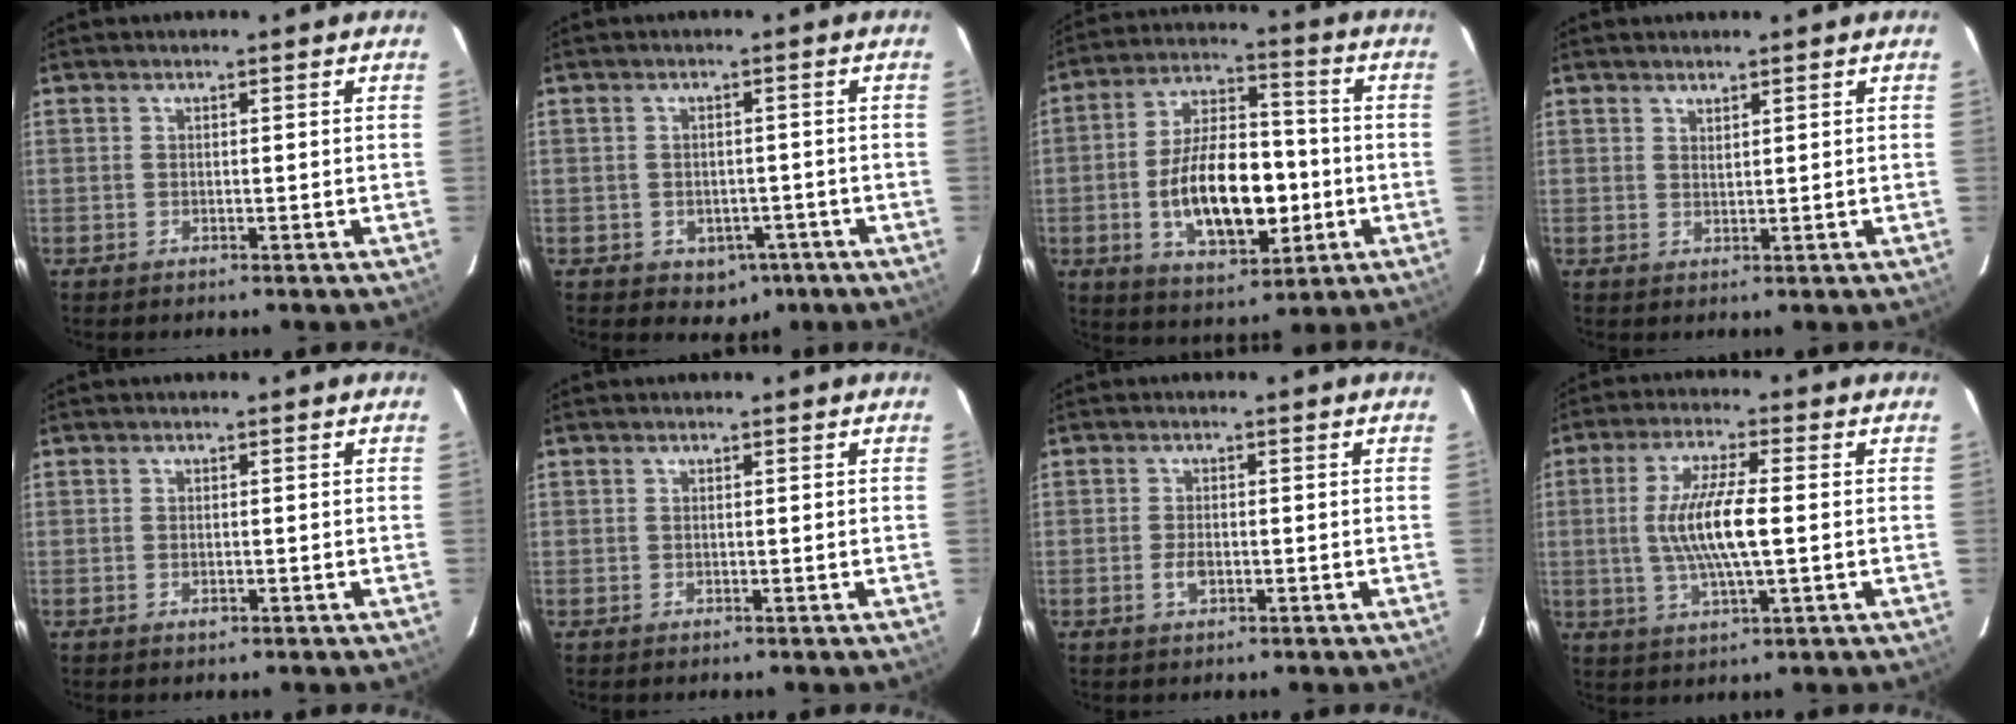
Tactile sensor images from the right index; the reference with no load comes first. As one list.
[{"total": 5.0, "force": [-2.5, 4.1, 1.5], "torque": [-0.027, 0.018, -0.015]}, {"total": 17.2, "force": [-3.4, 8.6, 14.5], "torque": [-0.273, 0.008, -0.044]}, {"total": 1.2, "force": [1.1, 0.2, 0.4], "torque": [-0.006, 0.000, 0.019]}, {"total": 0.9, "force": [-0.4, 0.6, 0.5], "torque": [-0.007, -0.001, -0.006]}, {"total": 0.5, "force": [-0.1, 0.5, -0.1], "torque": [0.001, 0.003, -0.001]}, {"total": 2.3, "force": [-0.8, 1.2, 1.7], "torque": [-0.033, -0.001, -0.015]}, {"total": 10.2, "force": [-0.3, 1.7, 10.0], "torque": [-0.193, -0.003, -0.004]}]